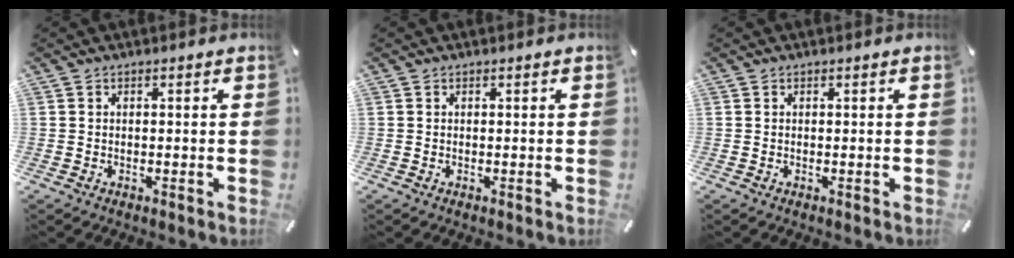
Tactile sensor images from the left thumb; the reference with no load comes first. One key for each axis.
{"total": 0.0}
{"total": 0.0}